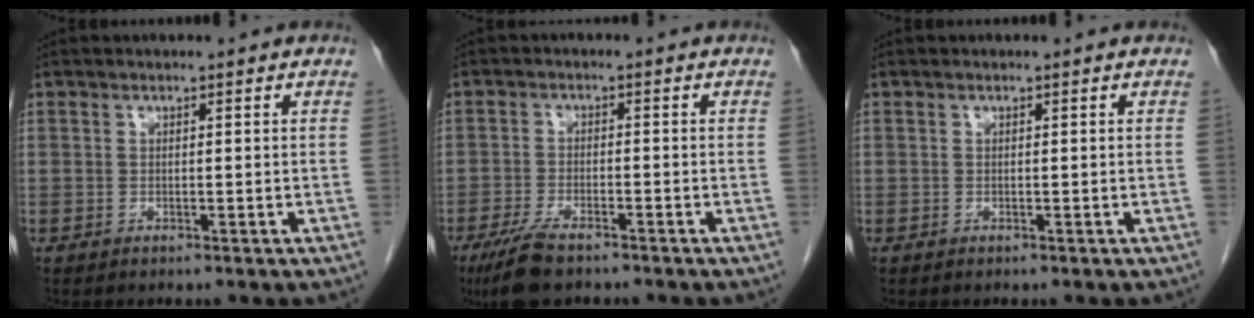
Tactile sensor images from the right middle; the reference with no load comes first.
{"total": 6.6, "force": [-5.0, 1.5, 4.1], "torque": [-0.083, -0.015, -0.086]}
{"total": 0.0}